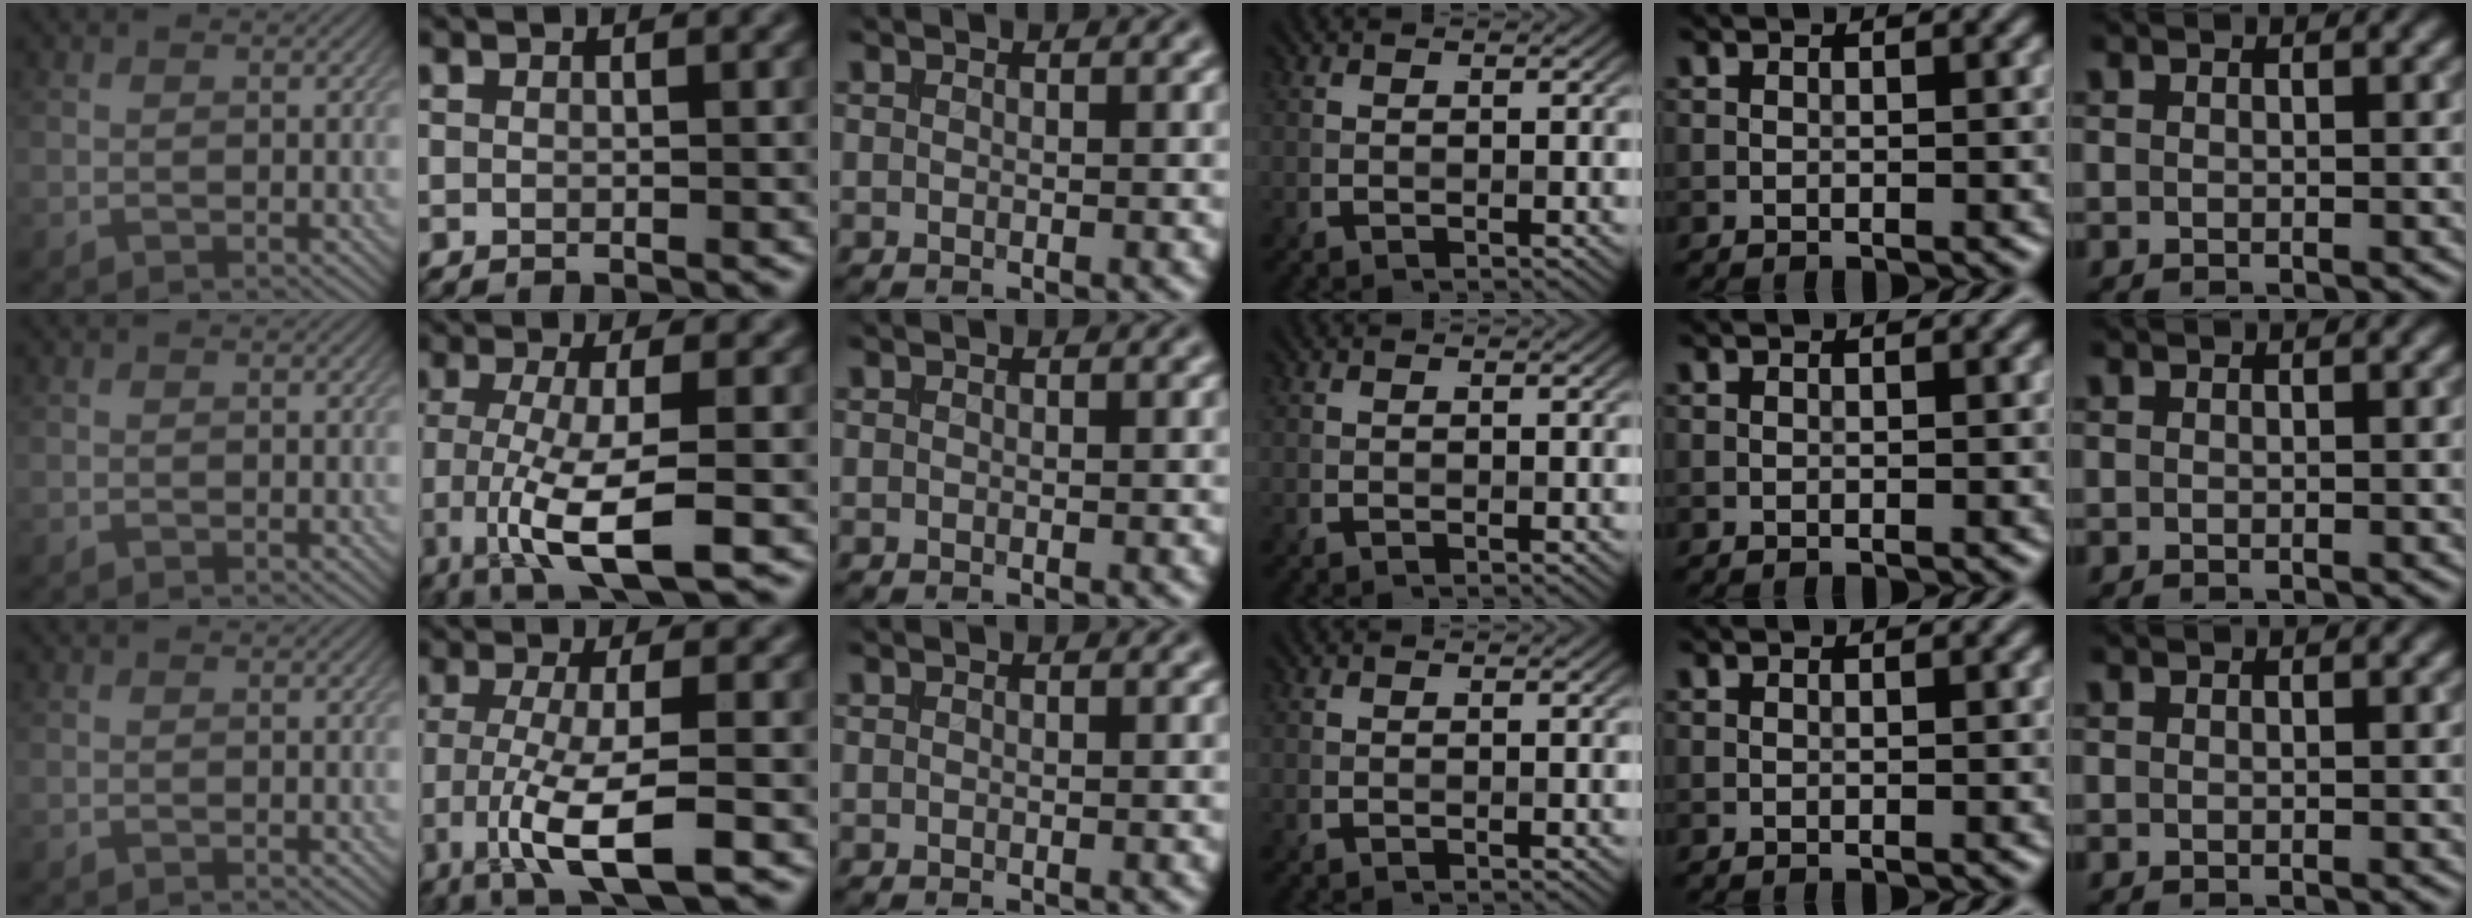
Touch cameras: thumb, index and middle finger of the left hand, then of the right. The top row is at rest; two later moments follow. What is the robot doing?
{"motion": "insert", "object": "coin"}